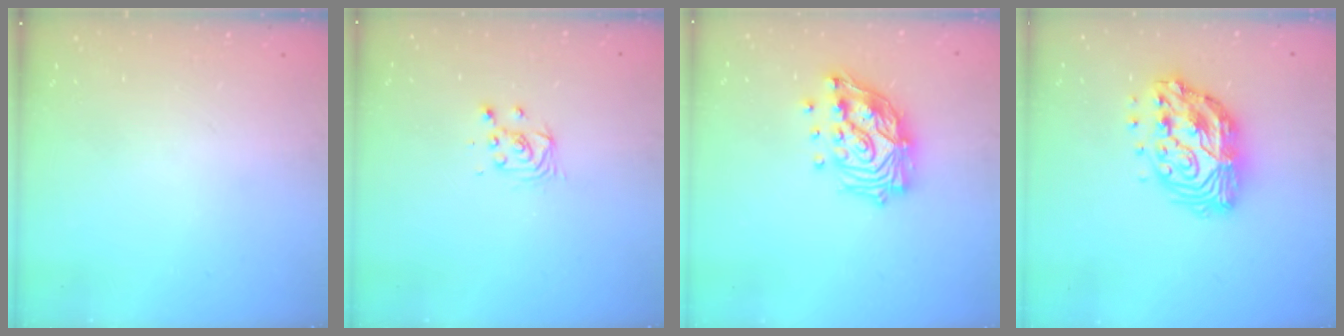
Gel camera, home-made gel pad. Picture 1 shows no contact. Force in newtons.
{"total": 3.1, "press": 3.1, "slide": 0.3}
{"total": 16.7, "press": 16.6, "slide": 1.1}
{"total": 15.1, "press": 15.0, "slide": 1.1}